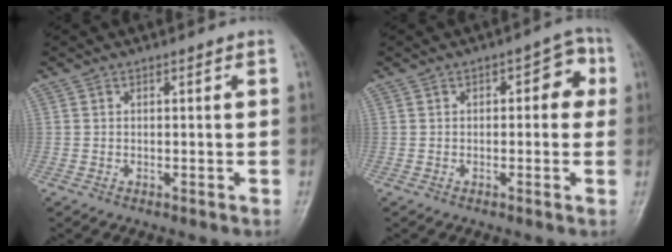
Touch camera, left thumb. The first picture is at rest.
{"total": 5.4, "force": [0.8, 3.0, 4.4], "torque": [-0.022, 0.015, 0.000]}